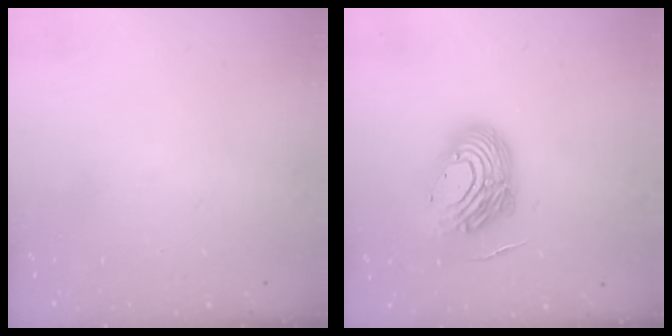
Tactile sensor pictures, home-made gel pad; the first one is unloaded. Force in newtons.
{"total": 13.3, "press": 13.1, "slide": 2.3}